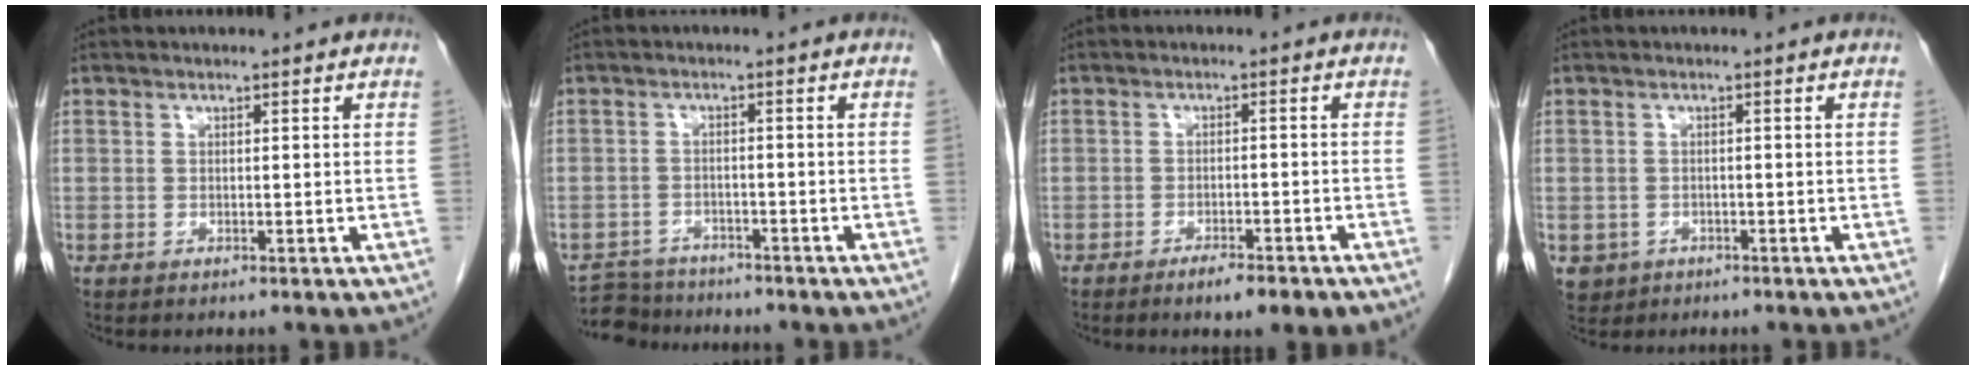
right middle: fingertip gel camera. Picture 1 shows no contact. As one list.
[{"total": 5.2, "force": [-4.9, 1.7, -0.3], "torque": [0.008, -0.005, -0.085]}, {"total": 3.8, "force": [-2.6, 0.5, 2.7], "torque": [-0.039, -0.003, -0.036]}, {"total": 3.0, "force": [-1.4, 2.6, 0.4], "torque": [-0.007, 0.004, -0.020]}]